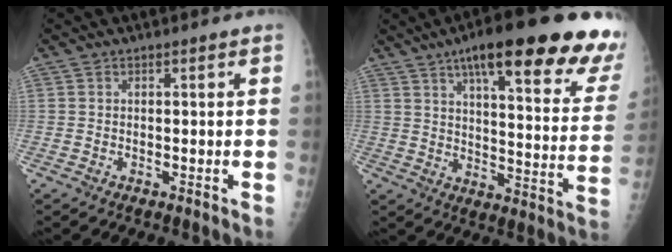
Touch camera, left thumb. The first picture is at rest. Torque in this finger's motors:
{"motor_torque": [1.45, -0.35, 1.76, -1.02, 0.05]}